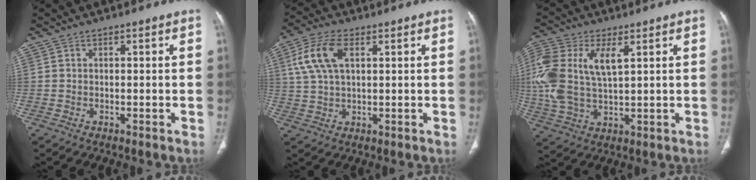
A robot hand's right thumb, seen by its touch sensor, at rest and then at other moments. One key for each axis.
{"total": 9.5, "fx": 3.1, "fy": 4.9, "fz": 7.5, "tx": -0.165, "ty": 0.010, "tz": 0.062}
{"total": 16.2, "fx": 4.1, "fy": 8.3, "fz": 13.3, "tx": -0.314, "ty": 0.006, "tz": 0.078}